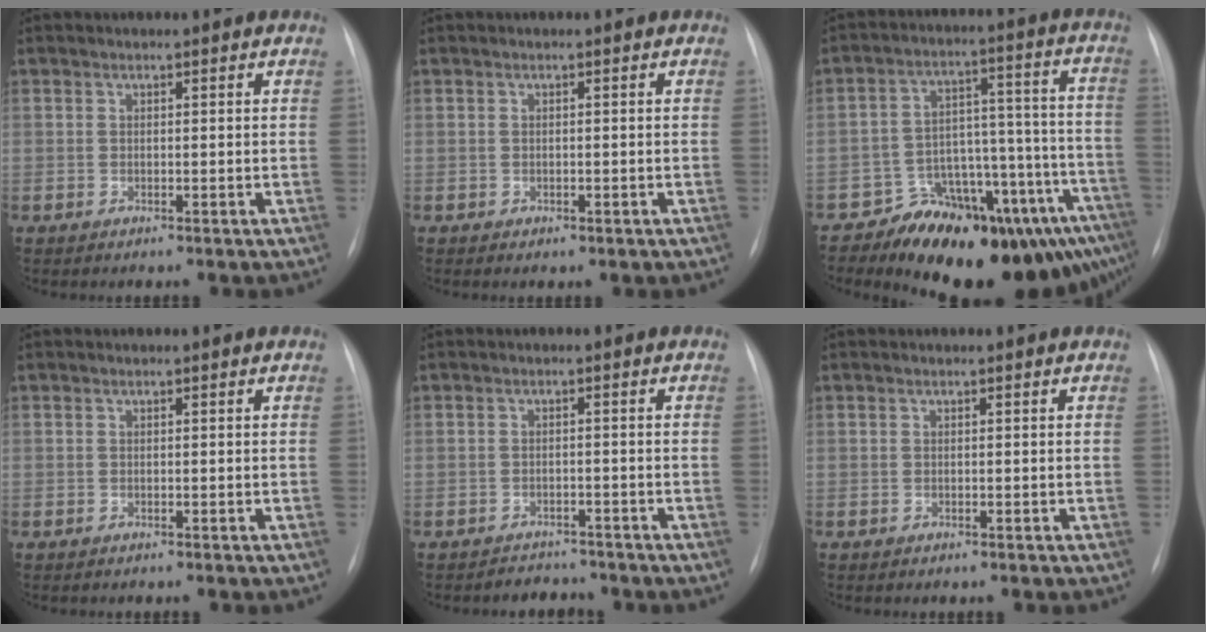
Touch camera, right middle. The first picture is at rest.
{"total": 0.8, "force": [-0.4, 0.6, 0.4], "torque": [-0.004, 0.001, -0.002]}
{"total": 18.4, "force": [-13.2, 6.0, 11.2], "torque": [-0.068, 0.075, -0.176]}
{"total": 0.0}
{"total": 3.0, "force": [-2.7, 1.0, -0.6], "torque": [0.007, 0.001, -0.039]}
{"total": 0.0}